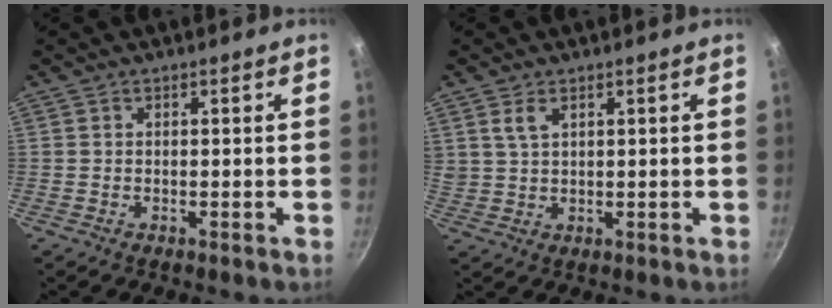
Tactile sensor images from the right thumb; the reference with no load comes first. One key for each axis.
{"total": 3.6, "fx": 1.9, "fy": 2.0, "fz": 2.4, "tx": -0.039, "ty": -0.005, "tz": 0.041}